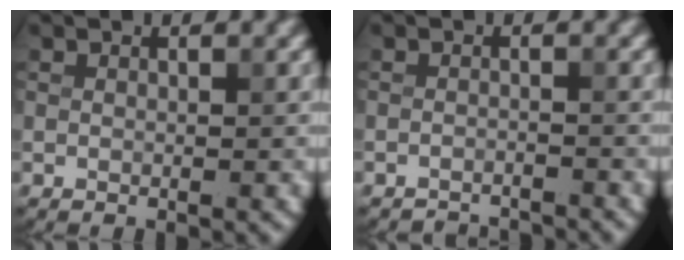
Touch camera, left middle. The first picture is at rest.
{"total": 2.8, "force": [-2.8, 0.2, 0.2], "torque": [0.002, -0.007, -0.045]}